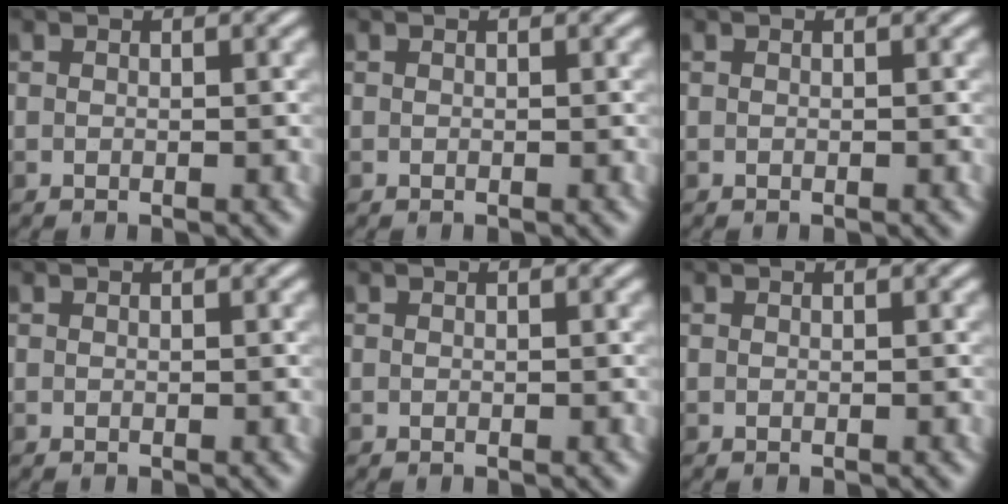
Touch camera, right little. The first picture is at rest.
{"total": 0.0}
{"total": 0.0}
{"total": 0.0}
{"total": 0.0}
{"total": 0.0}